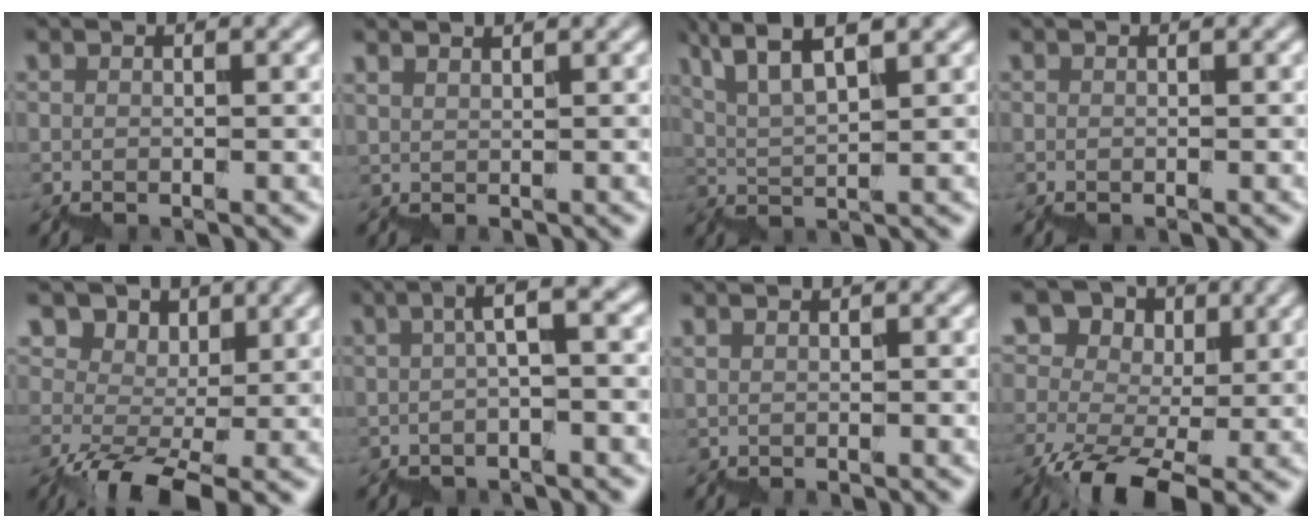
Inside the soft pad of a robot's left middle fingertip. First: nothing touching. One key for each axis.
{"total": 0.7, "fx": 0.7, "fy": -0.1, "fz": -0.1, "tx": 0.017, "ty": 0.003, "tz": 0.021}
{"total": 5.7, "fx": 4.7, "fy": 0.7, "fz": 3.2, "tx": -0.042, "ty": 0.021, "tz": 0.090}
{"total": 0.0}
{"total": 3.5, "fx": 0.6, "fy": 2.7, "fz": 2.1, "tx": -0.032, "ty": 0.014, "tz": 0.003}
{"total": 4.1, "fx": -0.4, "fy": 0.8, "fz": 4.0, "tx": -0.046, "ty": 0.028, "tz": -0.015}
{"total": 0.0}
{"total": 5.8, "fx": -0.1, "fy": 4.2, "fz": 4.0, "tx": -0.070, "ty": 0.017, "tz": -0.015}